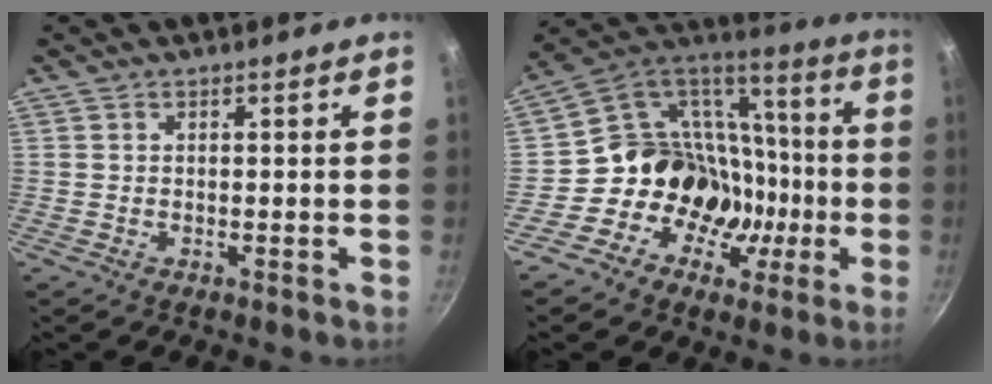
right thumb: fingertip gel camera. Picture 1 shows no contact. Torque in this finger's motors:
{"motor_torque": [0.85, 0.69, 1.08, -0.84, 0.03]}